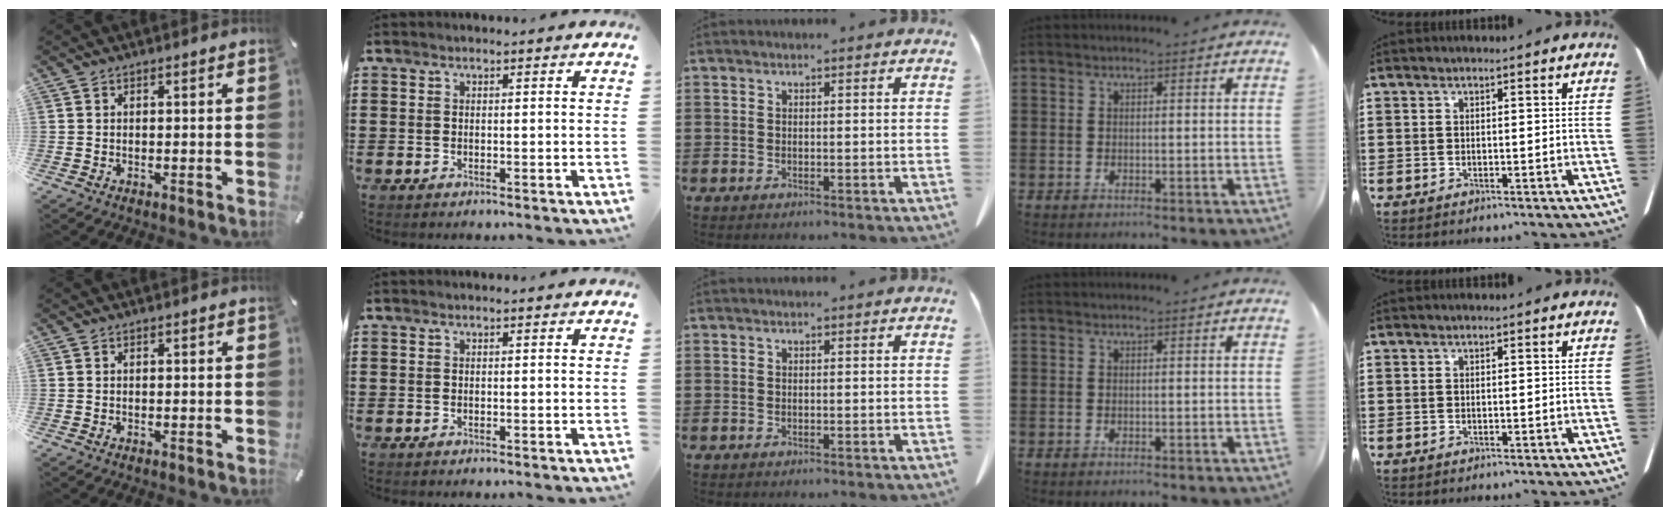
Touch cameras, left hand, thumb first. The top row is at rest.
{}